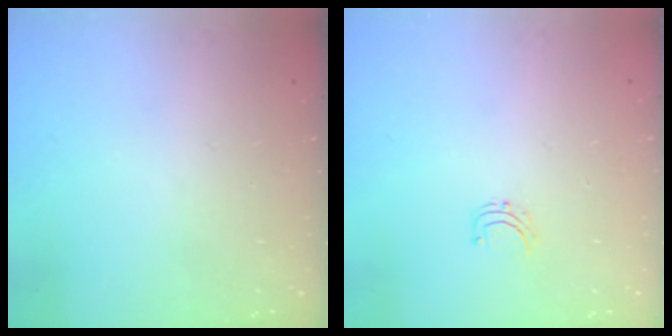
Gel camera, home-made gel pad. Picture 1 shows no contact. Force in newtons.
{"total": 3.6, "press": 3.5, "slide": 0.4}